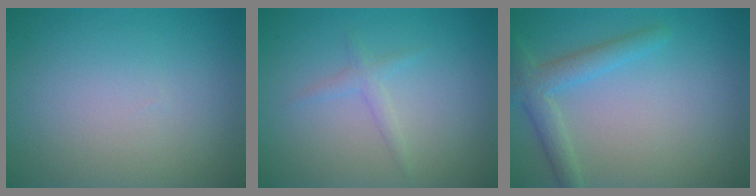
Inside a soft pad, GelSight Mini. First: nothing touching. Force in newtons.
{"total": 1.2, "press": 1.2, "slide": 0.0}
{"total": 2.9, "press": 2.9, "slide": 0.2}